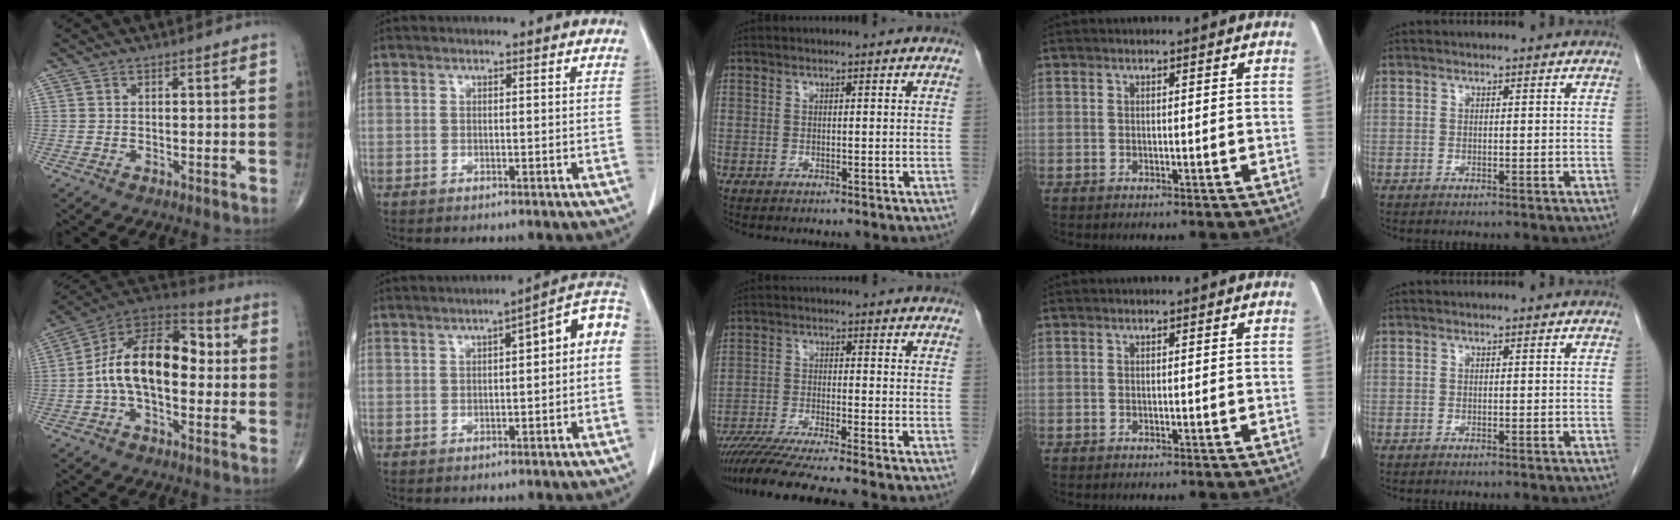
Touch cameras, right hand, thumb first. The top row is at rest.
{"thumb": {"total": 17.9, "force": [0.0, 10.1, 14.7], "torque": [-0.233, 0.048, -0.011]}, "index": {"total": 7.8, "force": [0.7, 1.8, 7.6], "torque": [-0.100, 0.036, 0.003]}, "middle": {"total": 12.2, "force": [-10.4, -1.1, 6.3], "torque": [-0.086, -0.032, -0.166]}}